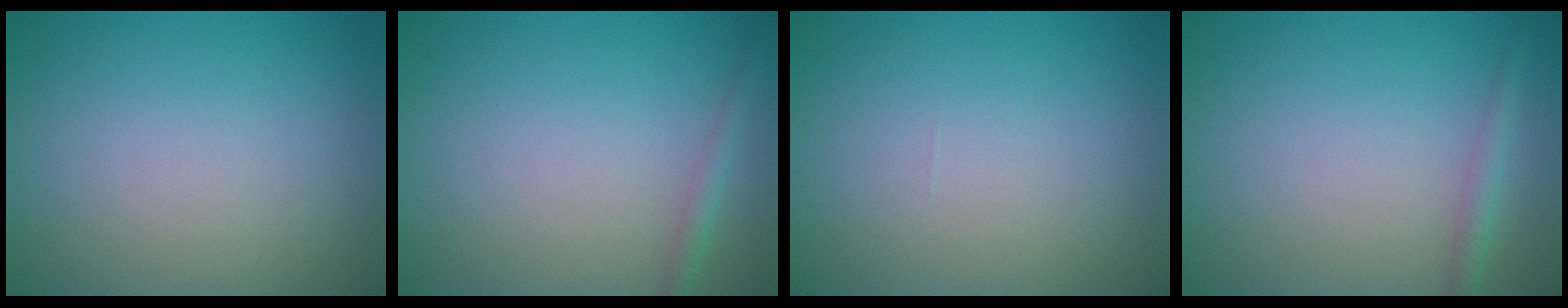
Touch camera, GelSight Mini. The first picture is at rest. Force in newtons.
{"total": 1.3, "press": 1.3, "slide": 0.1}
{"total": 0.0}
{"total": 1.6, "press": 1.6, "slide": 0.1}